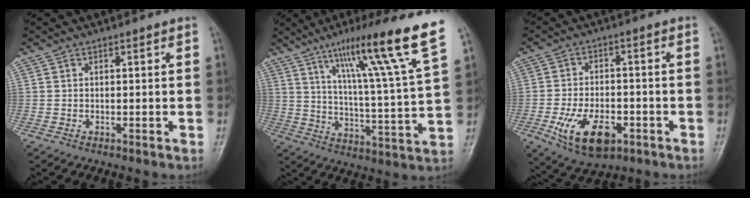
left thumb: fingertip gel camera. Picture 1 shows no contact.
{"total": 19.9, "force": [12.0, 0.6, 15.8], "torque": [-0.228, -0.051, 0.180]}
{"total": 11.7, "force": [-4.7, 6.5, 8.6], "torque": [-0.140, 0.011, -0.072]}